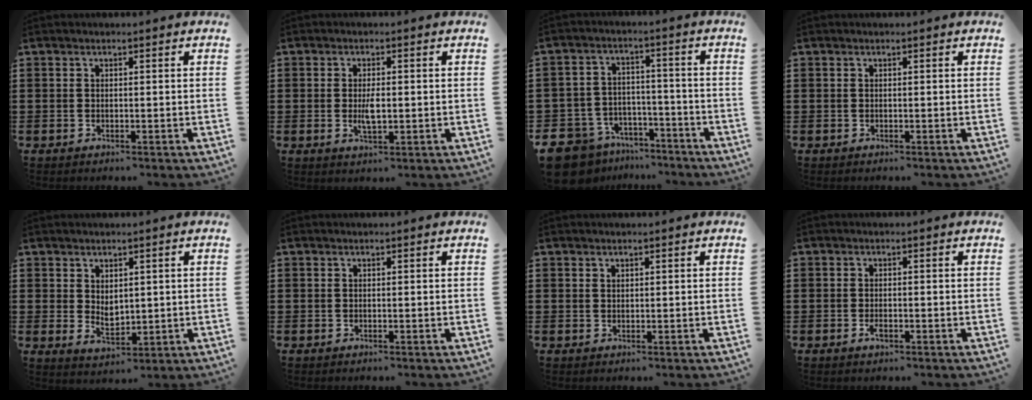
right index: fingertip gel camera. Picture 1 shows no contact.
{"total": 3.5, "force": [-0.2, 1.3, 3.2], "torque": [-0.060, -0.002, -0.003]}
{"total": 8.3, "force": [-7.4, 3.5, 1.5], "torque": [-0.060, 0.021, -0.146]}
{"total": 0.0}
{"total": 3.0, "force": [1.0, 2.0, 2.0], "torque": [-0.034, 0.000, 0.019]}
{"total": 0.0}
{"total": 0.5, "force": [0.4, 0.3, 0.1], "torque": [-0.004, 0.000, 0.009]}
{"total": 1.4, "force": [-0.7, 0.5, 1.1], "torque": [-0.021, -0.003, -0.011]}